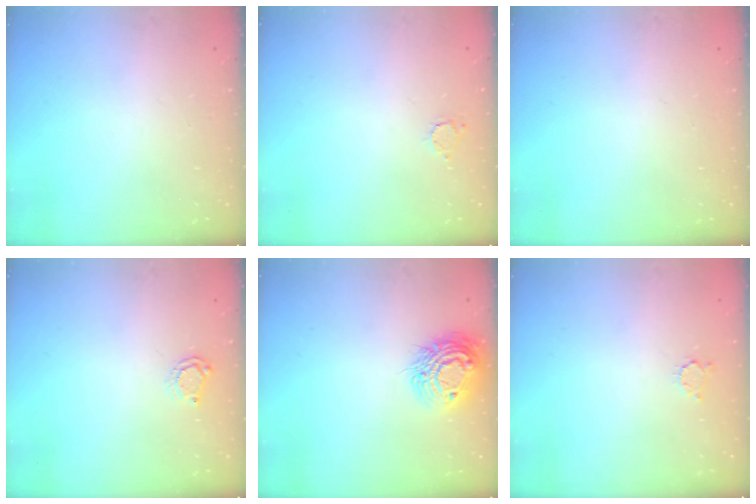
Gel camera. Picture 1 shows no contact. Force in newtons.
{"total": 2.5, "press": 2.5, "slide": 0.3}
{"total": 0.0}
{"total": 4.6, "press": 4.6, "slide": 0.5}
{"total": 13.1, "press": 13.1, "slide": 0.9}
{"total": 2.7, "press": 2.7, "slide": 0.3}